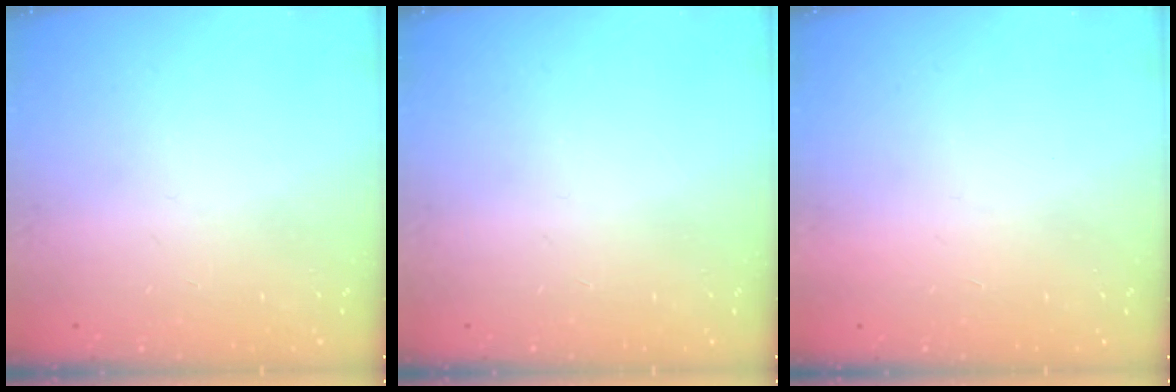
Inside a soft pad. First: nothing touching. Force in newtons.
{"total": 0.0}
{"total": 1.6, "press": 1.5, "slide": 0.1}